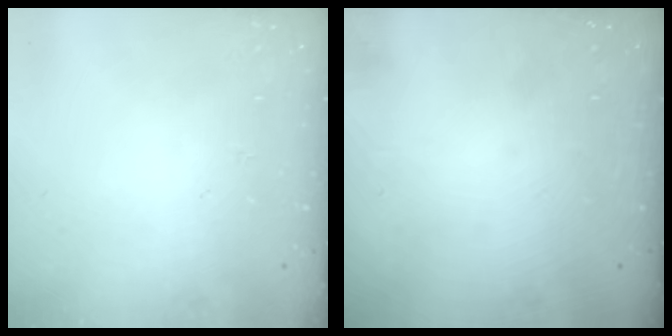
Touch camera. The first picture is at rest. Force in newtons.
{"total": 0.0}